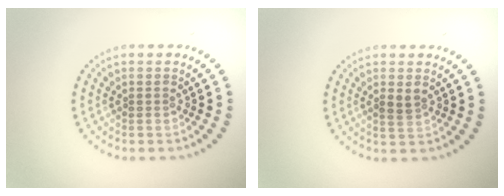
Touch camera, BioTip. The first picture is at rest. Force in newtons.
{"total": 1.1, "press": 1.1, "slide": 0.2}